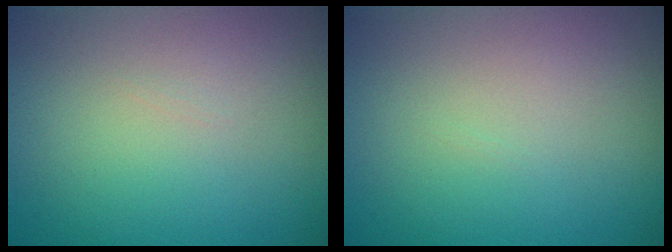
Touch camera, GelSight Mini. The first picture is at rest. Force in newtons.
{"total": 0.0}